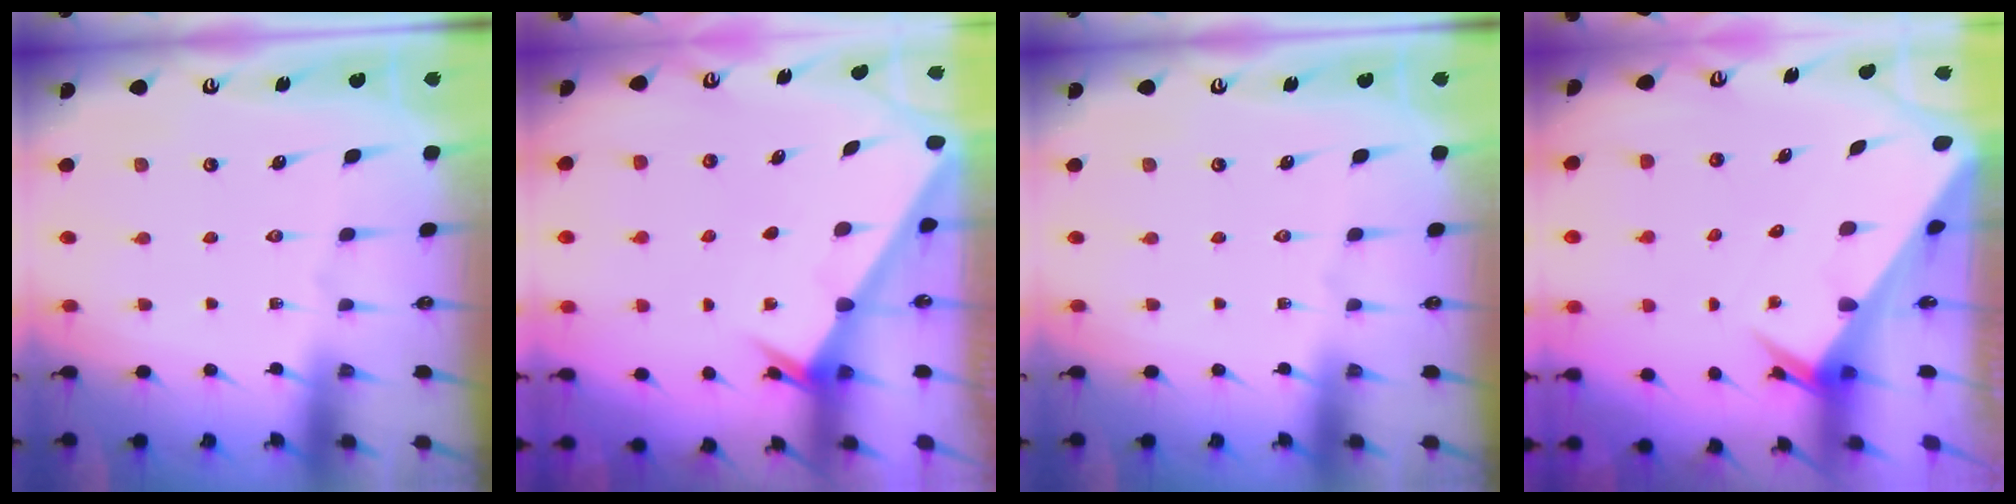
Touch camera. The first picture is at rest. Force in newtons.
{"total": 1.9, "press": 1.9, "slide": 0.0}
{"total": 0.0}
{"total": 4.2, "press": 4.1, "slide": 0.3}